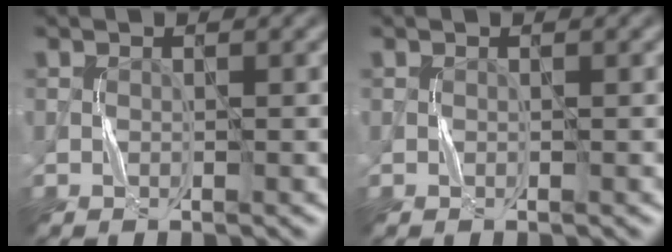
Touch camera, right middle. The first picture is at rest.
{"total": 0.0}